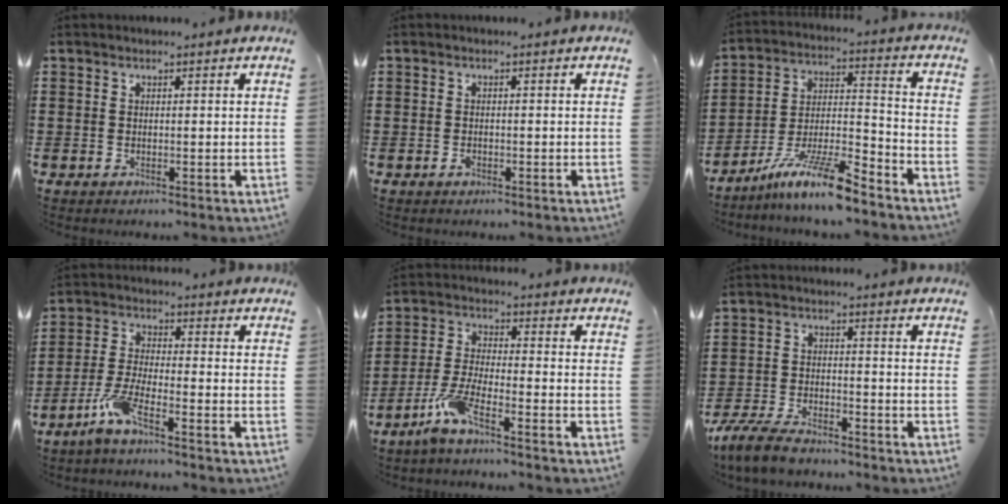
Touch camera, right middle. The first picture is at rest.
{"total": 0.8, "force": [-0.5, 0.4, 0.4], "torque": [-0.009, -0.003, -0.010]}
{"total": 11.1, "force": [-8.9, 0.9, 6.7], "torque": [-0.126, 0.012, -0.172]}
{"total": 5.6, "force": [-4.2, 0.5, 3.7], "torque": [-0.087, -0.012, -0.082]}
{"total": 6.2, "force": [-4.8, 0.5, 3.9], "torque": [-0.091, -0.009, -0.095]}
{"total": 6.4, "force": [-5.6, 1.5, 2.7], "torque": [-0.066, 0.002, -0.112]}